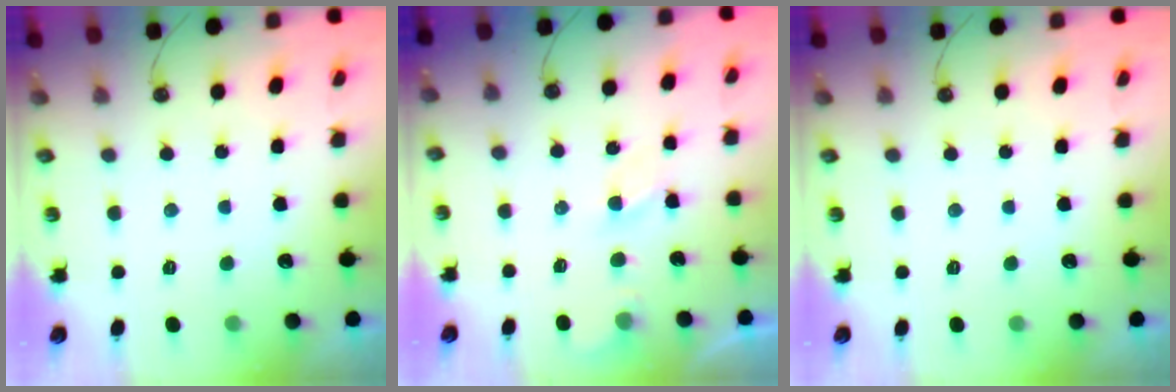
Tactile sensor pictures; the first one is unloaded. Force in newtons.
{"total": 3.4, "press": 3.4, "slide": 0.5}
{"total": 0.0}